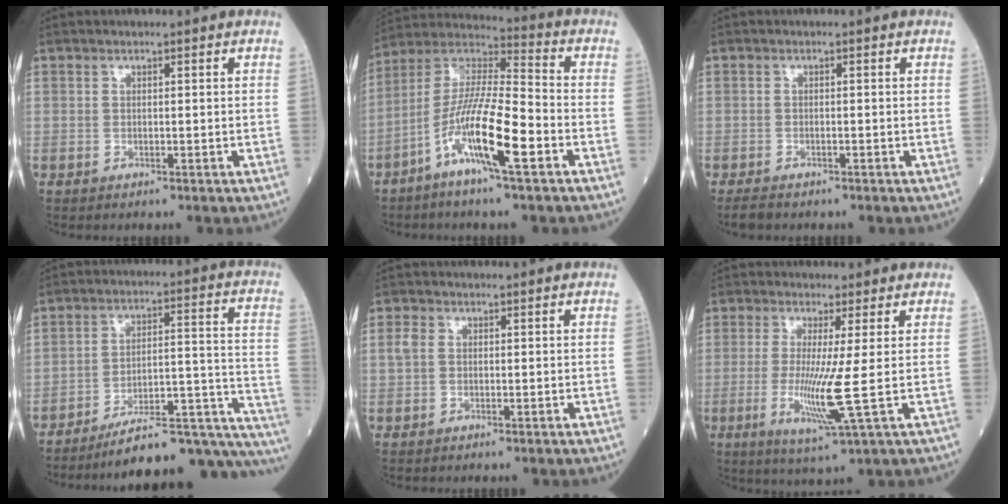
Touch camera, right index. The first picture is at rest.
{"total": 13.5, "force": [-5.8, 1.1, 12.2], "torque": [-0.240, -0.004, -0.114]}
{"total": 1.8, "force": [-1.5, 0.6, 0.9], "torque": [-0.022, -0.004, -0.024]}
{"total": 21.6, "force": [-19.5, 2.4, 8.9], "torque": [-0.045, 0.053, -0.273]}
{"total": 1.6, "force": [0.1, 1.3, 0.9], "torque": [-0.030, 0.010, 0.001]}
{"total": 7.9, "force": [-0.9, -1.3, 7.8], "torque": [-0.159, -0.033, -0.017]}